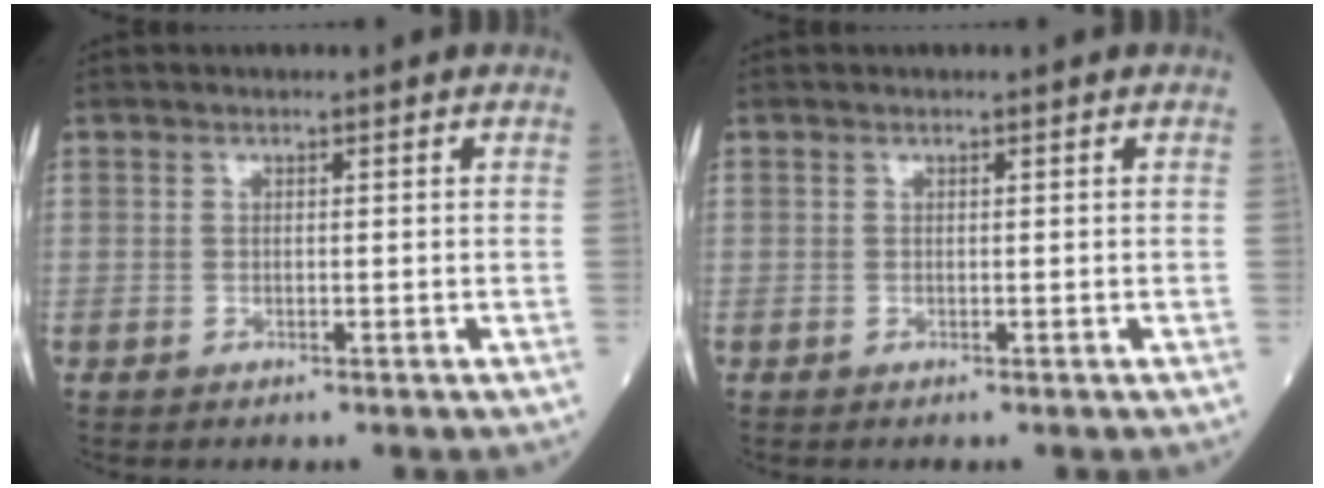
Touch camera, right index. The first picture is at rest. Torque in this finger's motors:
{"motor_torque": [0.01, -0.01, 0.00, -0.01]}